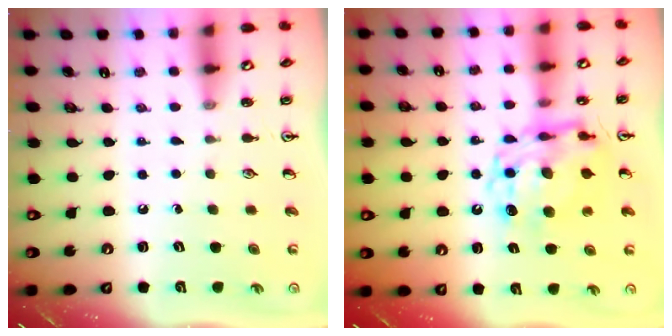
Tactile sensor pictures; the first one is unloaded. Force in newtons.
{"total": 13.3, "press": 13.3, "slide": 1.0}